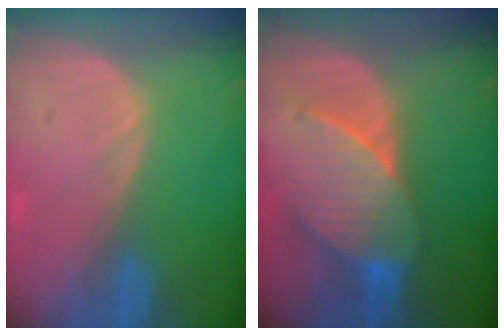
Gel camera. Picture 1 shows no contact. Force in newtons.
{"total": 7.6, "press": 7.6, "slide": 0.1}